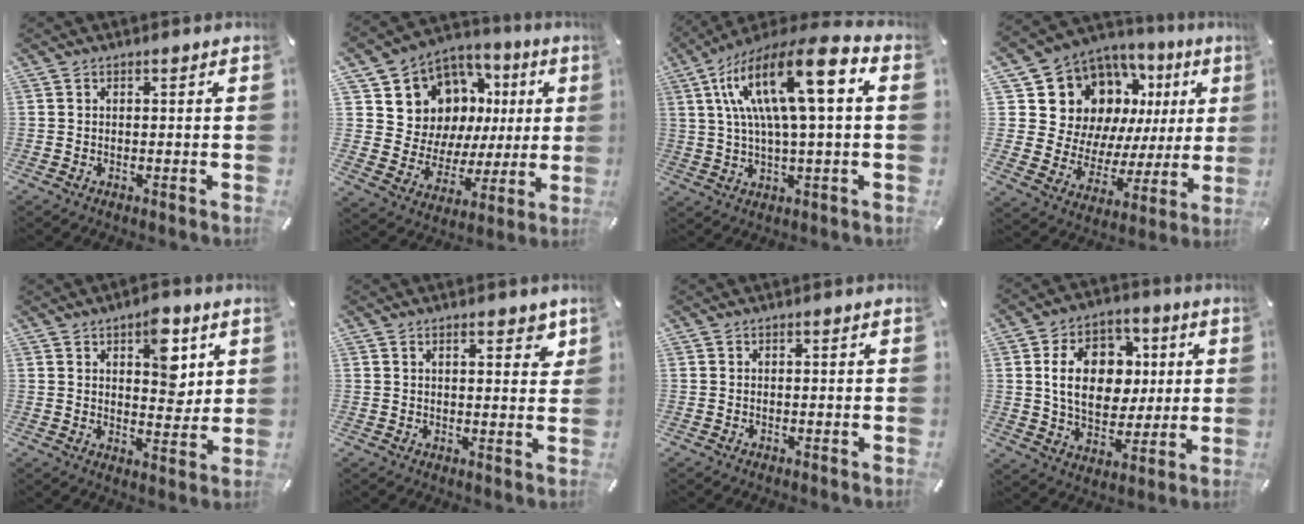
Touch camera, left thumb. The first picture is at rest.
{"total": 11.7, "force": [5.7, 10.0, 2.3], "torque": [-0.053, -0.061, 0.122]}
{"total": 18.8, "force": [5.6, 5.8, 17.0], "torque": [-0.326, -0.015, 0.081]}
{"total": 16.4, "force": [8.2, 12.8, 6.0], "torque": [-0.108, -0.071, 0.177]}
{"total": 9.5, "force": [4.4, 5.5, 6.3], "torque": [-0.055, -0.027, 0.068]}
{"total": 4.8, "force": [2.9, 2.0, 3.2], "torque": [-0.036, -0.011, 0.044]}
{"total": 0.0}
{"total": 15.2, "force": [2.5, 11.7, 9.4], "torque": [-0.146, 0.011, 0.047]}